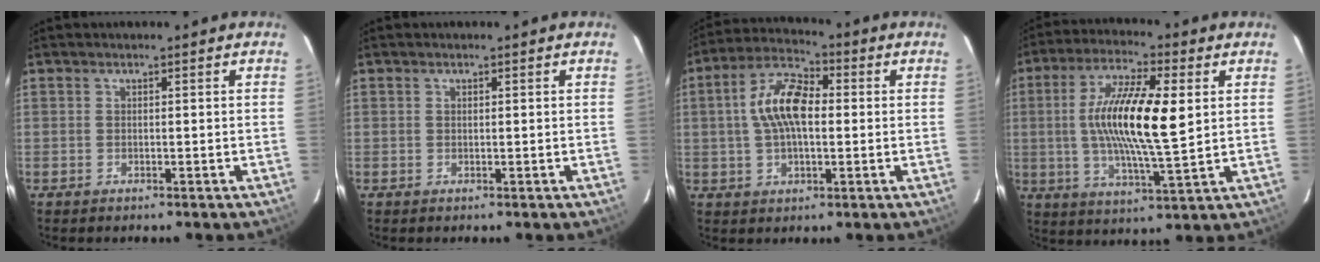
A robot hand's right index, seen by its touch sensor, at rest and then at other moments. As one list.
[{"total": 0.0}, {"total": 10.9, "force": [0.9, 5.5, 9.4], "torque": [-0.182, 0.023, 0.013]}, {"total": 15.6, "force": [2.2, 3.5, 15.0], "torque": [-0.277, 0.004, 0.037]}]